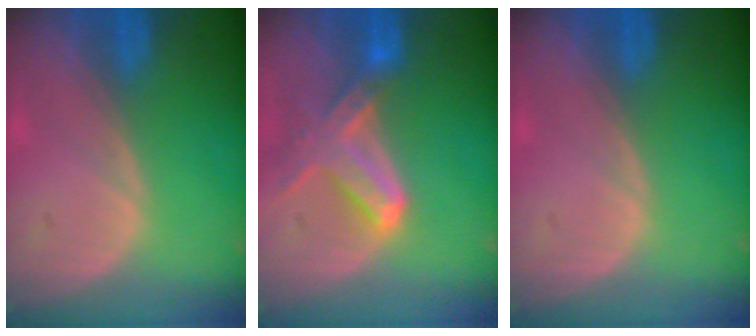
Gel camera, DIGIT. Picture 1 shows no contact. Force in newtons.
{"total": 7.2, "press": 6.6, "slide": 2.9}
{"total": 0.0}